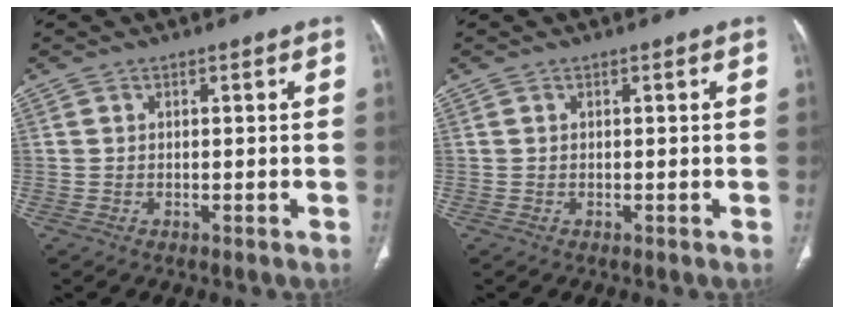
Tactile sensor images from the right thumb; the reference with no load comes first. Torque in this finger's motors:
{"motor_torque": [-0.13, 0.13, -0.14, 0.14, 0.01]}